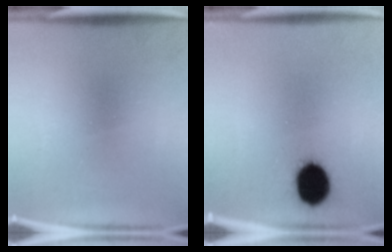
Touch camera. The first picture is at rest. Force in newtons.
{"total": 10.8}